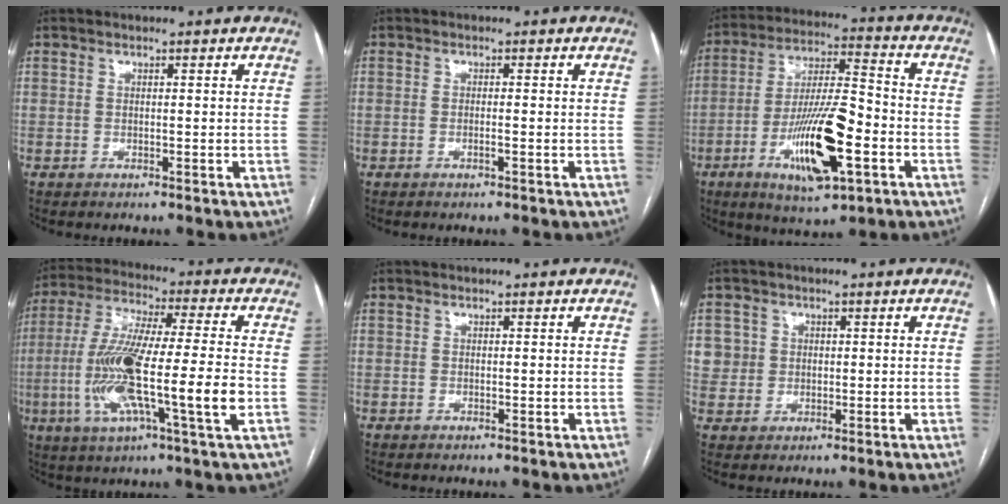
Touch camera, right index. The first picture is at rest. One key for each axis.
{"total": 0.8, "fx": -0.3, "fy": -0.1, "fz": 0.7, "tx": -0.016, "ty": 0.000, "tz": -0.004}
{"total": 16.1, "fx": -5.4, "fy": 3.6, "fz": 14.7, "tx": -0.274, "ty": -0.004, "tz": -0.088}
{"total": 17.8, "fx": -3.7, "fy": 1.0, "fz": 17.3, "tx": -0.338, "ty": -0.010, "tz": -0.071}
{"total": 0.0}
{"total": 4.1, "fx": 1.2, "fy": 3.9, "fz": -0.1, "tx": 0.018, "ty": 0.006, "tz": 0.024}